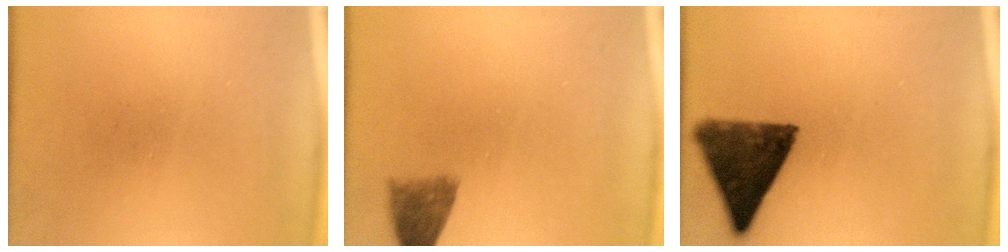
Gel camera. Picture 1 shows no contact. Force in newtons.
{"total": 3.8}
{"total": 11.7}